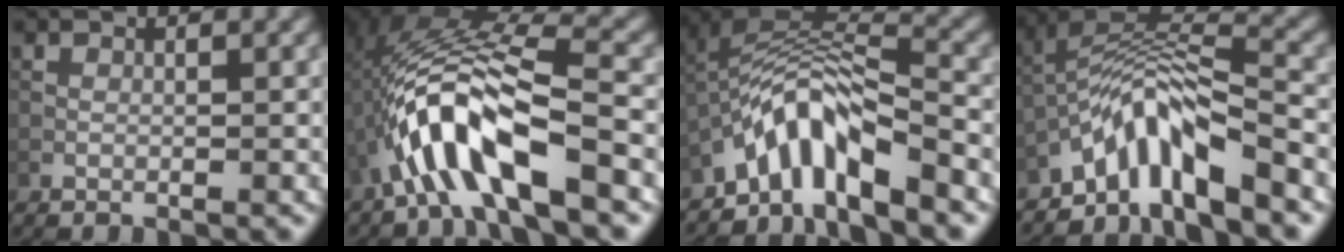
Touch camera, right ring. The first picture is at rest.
{"total": 8.6, "force": [-3.9, 2.2, 7.3], "torque": [-0.139, 0.018, -0.068]}
{"total": 6.5, "force": [-4.3, 2.1, 4.4], "torque": [-0.066, 0.007, -0.083]}
{"total": 6.7, "force": [-4.5, 1.8, 4.6], "torque": [-0.072, 0.007, -0.085]}